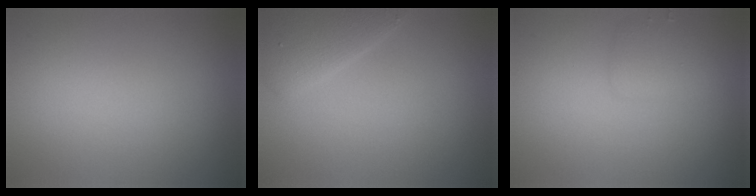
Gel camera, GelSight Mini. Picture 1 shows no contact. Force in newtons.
{"total": 2.9, "press": 2.9, "slide": 0.2}
{"total": 1.5, "press": 1.5, "slide": 0.2}